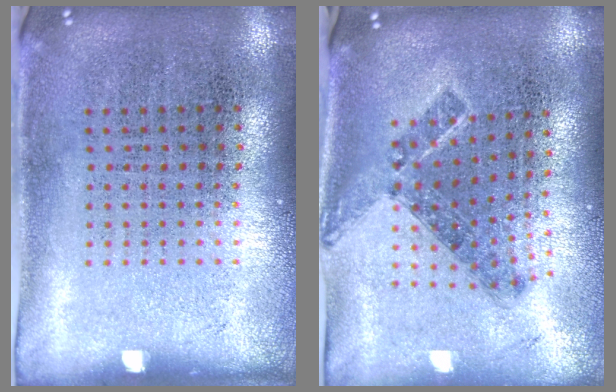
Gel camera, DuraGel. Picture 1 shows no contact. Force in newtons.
{"total": 0.9, "press": 0.8, "slide": 0.4}